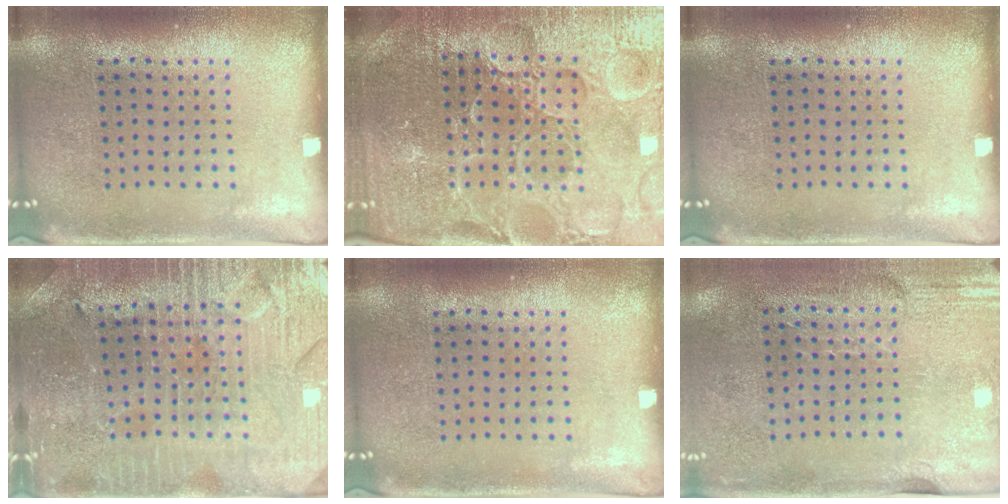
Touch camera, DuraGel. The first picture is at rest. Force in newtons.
{"total": 5.5, "press": 5.1, "slide": 2.1}
{"total": 0.0}
{"total": 3.4, "press": 3.3, "slide": 0.6}
{"total": 0.0}
{"total": 2.9, "press": 2.4, "slide": 1.6}